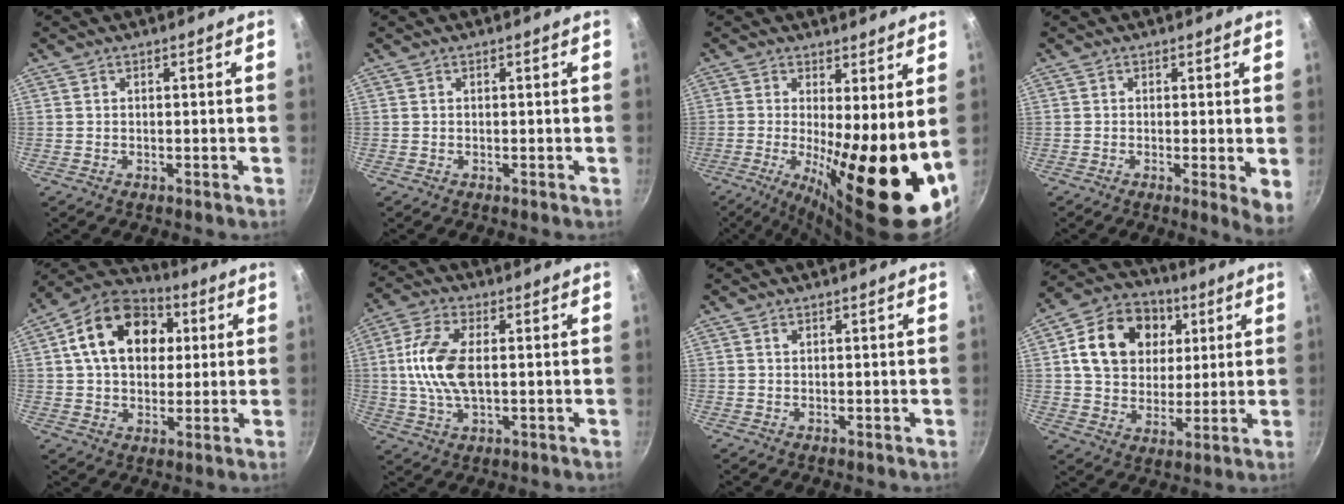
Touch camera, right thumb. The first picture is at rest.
{"total": 0.0}
{"total": 17.4, "force": [-1.7, 4.8, 16.7], "torque": [-0.239, -0.022, -0.022]}
{"total": 4.5, "force": [-0.2, 0.8, 4.5], "torque": [-0.056, -0.020, -0.006]}
{"total": 17.6, "force": [4.2, 12.6, 11.6], "torque": [-0.164, 0.019, 0.056]}
{"total": 10.9, "force": [0.7, 5.5, 9.4], "torque": [-0.188, 0.009, 0.007]}
{"total": 0.6, "force": [0.3, 0.4, 0.3], "torque": [-0.005, 0.000, 0.006]}
{"total": 16.9, "force": [4.7, 13.3, 9.4], "torque": [-0.136, 0.007, 0.073]}